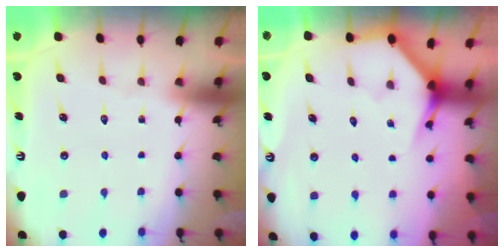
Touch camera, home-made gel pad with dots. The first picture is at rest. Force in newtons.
{"total": 3.7, "press": 3.7, "slide": 0.3}